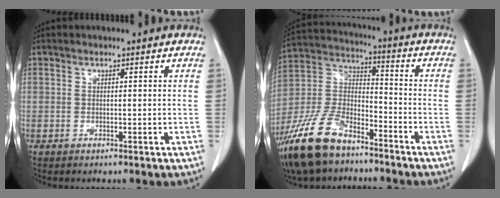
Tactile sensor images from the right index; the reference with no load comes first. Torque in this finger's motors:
{"motor_torque": [0.81, -0.94, 0.04, -0.04]}